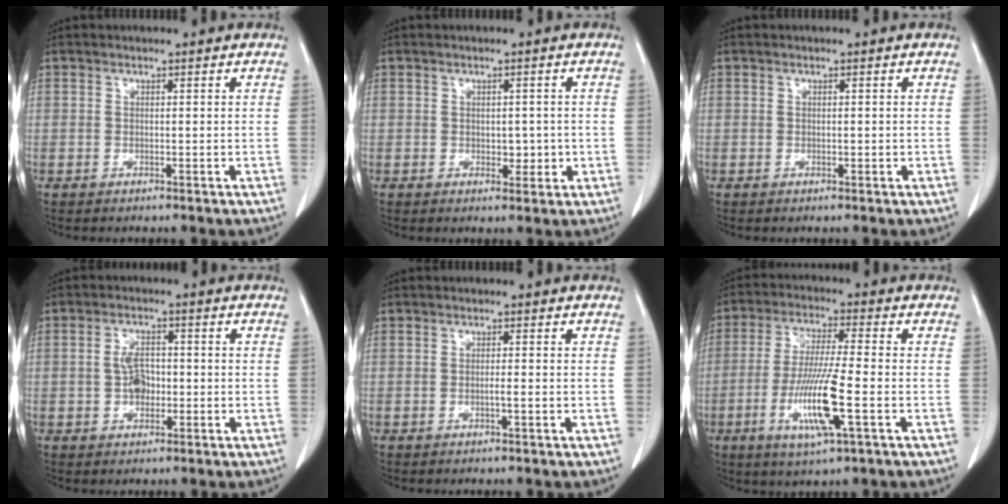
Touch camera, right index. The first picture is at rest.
{"total": 2.4, "force": [-0.2, 1.6, 1.7], "torque": [-0.016, 0.001, 0.003]}
{"total": 0.0}
{"total": 3.9, "force": [-0.6, 2.4, 3.0], "torque": [-0.057, 0.007, -0.012]}
{"total": 1.0, "force": [-0.3, 0.0, 0.9], "torque": [-0.015, 0.001, -0.005]}
{"total": 11.3, "force": [-3.5, 0.4, 10.8], "torque": [-0.214, -0.018, -0.068]}